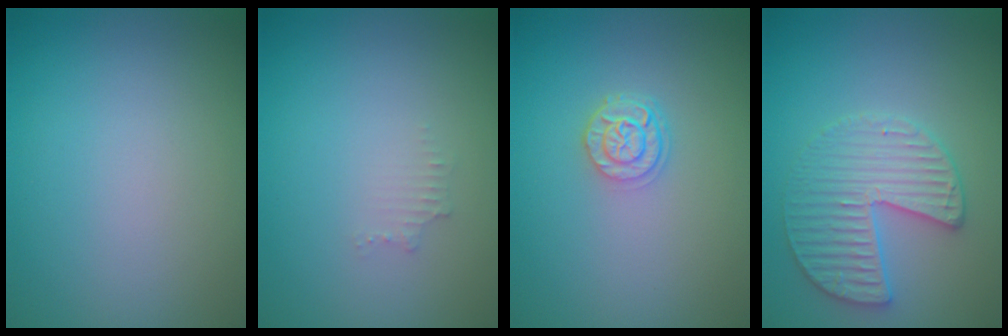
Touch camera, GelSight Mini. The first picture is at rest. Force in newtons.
{"total": 0.9, "press": 0.8, "slide": 0.1}
{"total": 2.4, "press": 1.9, "slide": 1.4}
{"total": 3.7, "press": 3.6, "slide": 0.7}